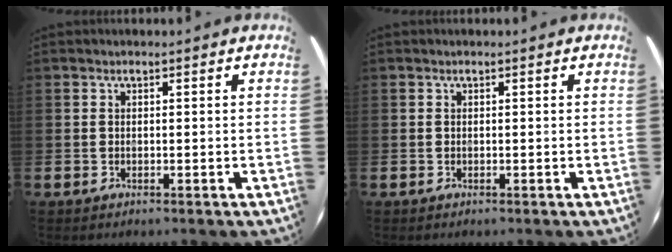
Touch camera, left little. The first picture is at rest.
{"total": 0.0}